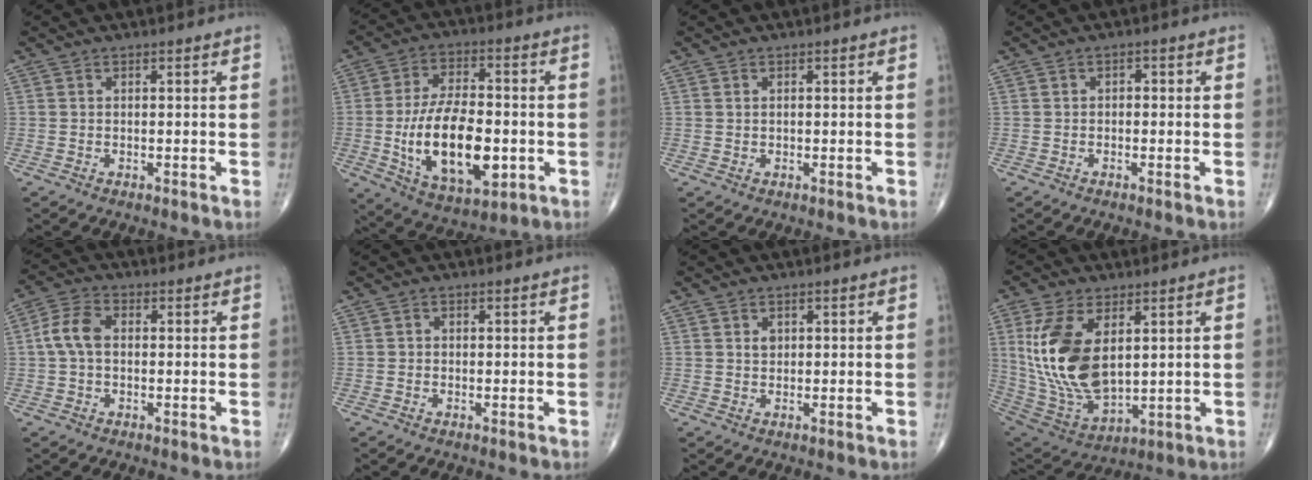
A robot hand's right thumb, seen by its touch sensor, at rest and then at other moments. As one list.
[{"total": 19.0, "force": [-3.3, 9.5, 16.1], "torque": [-0.264, 0.007, -0.043]}, {"total": 0.5, "force": [0.2, 0.3, 0.4], "torque": [-0.007, 0.001, 0.004]}, {"total": 1.1, "force": [-0.1, 0.8, 0.7], "torque": [-0.003, 0.003, -0.006]}, {"total": 6.0, "force": [0.3, 3.8, 4.6], "torque": [-0.098, 0.019, -0.002]}, {"total": 0.5, "force": [0.0, 0.5, 0.2], "torque": [0.001, 0.001, -0.003]}, {"total": 1.4, "force": [0.5, 1.1, 0.8], "torque": [-0.004, -0.002, 0.010]}, {"total": 18.5, "force": [3.8, 10.0, 15.2], "torque": [-0.300, -0.024, 0.091]}]